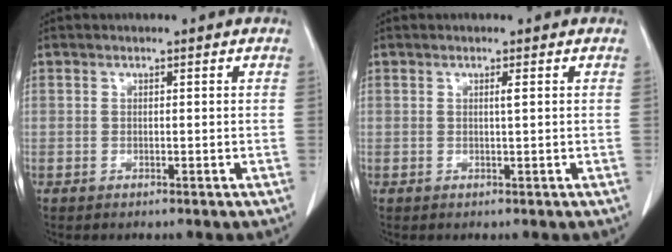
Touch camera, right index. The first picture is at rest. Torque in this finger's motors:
{"motor_torque": [0.16, 0.10, -0.01, 0.02]}